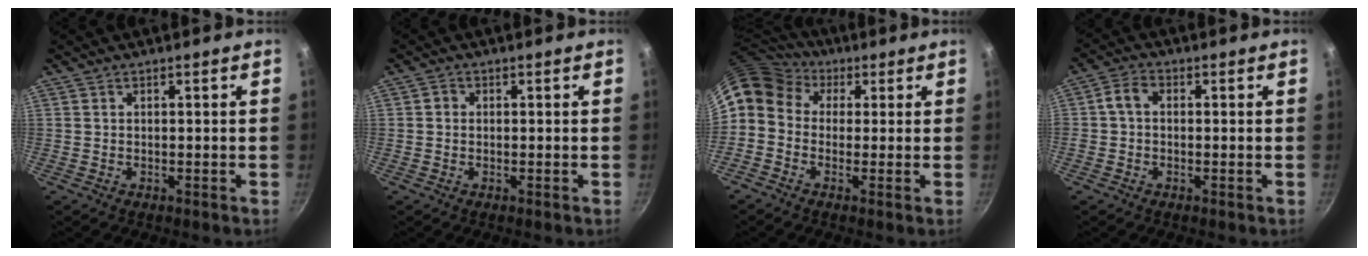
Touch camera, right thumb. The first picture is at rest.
{"total": 1.4, "force": [0.1, 1.3, 0.6], "torque": [-0.009, 0.005, -0.001]}
{"total": 9.8, "force": [2.4, 8.3, 4.6], "torque": [-0.088, 0.023, 0.016]}
{"total": 3.4, "force": [0.0, 2.7, 2.1], "torque": [-0.040, 0.011, -0.010]}